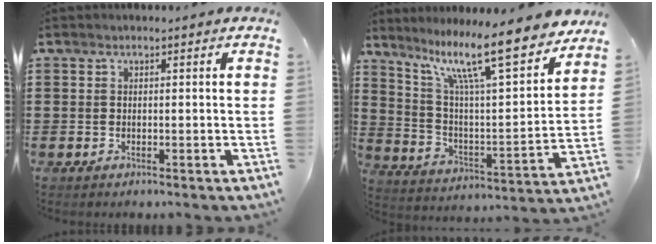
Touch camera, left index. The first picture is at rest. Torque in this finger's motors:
{"motor_torque": [1.99, -0.14, 1.05, 0.21]}